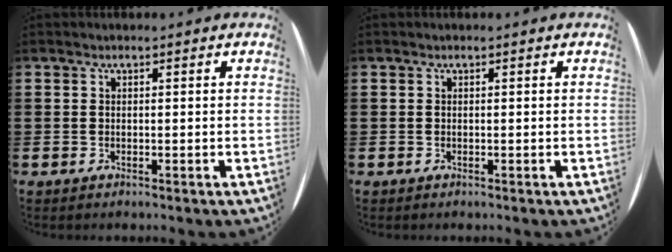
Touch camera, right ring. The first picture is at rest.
{"total": 0.0}